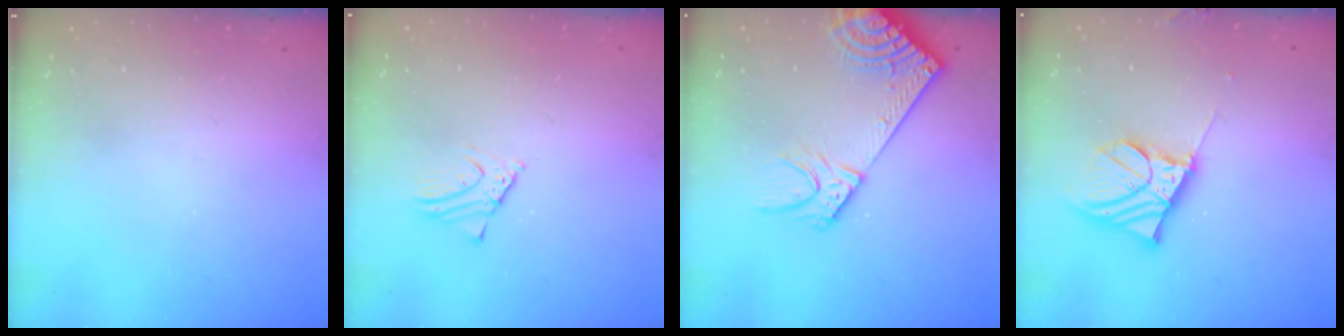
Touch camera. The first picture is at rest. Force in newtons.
{"total": 2.4, "press": 2.4, "slide": 0.1}
{"total": 14.2, "press": 13.9, "slide": 3.0}
{"total": 12.6, "press": 12.4, "slide": 2.0}